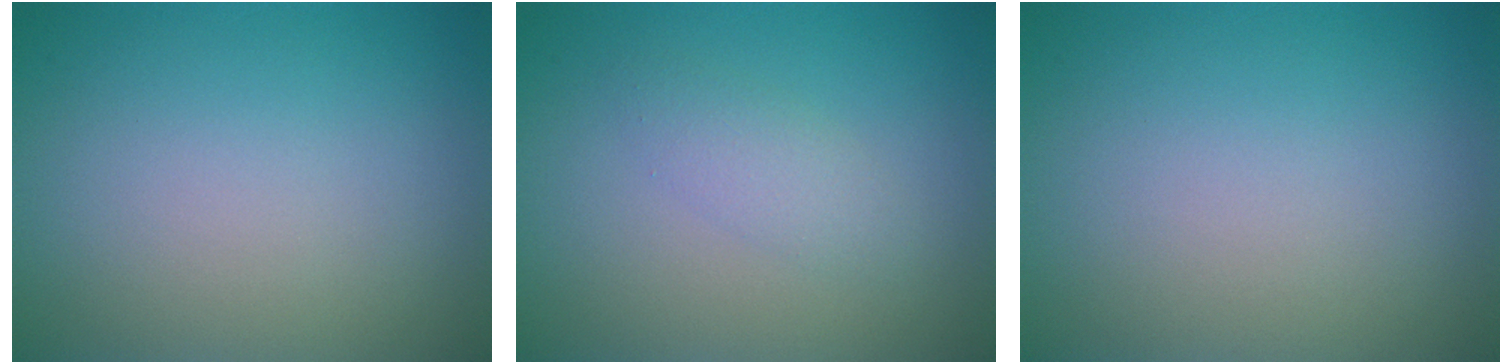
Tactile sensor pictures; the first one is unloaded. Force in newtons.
{"total": 1.7, "press": 1.7, "slide": 0.1}
{"total": 0.0}